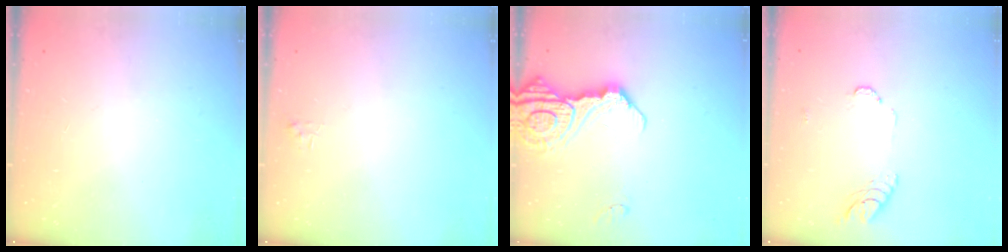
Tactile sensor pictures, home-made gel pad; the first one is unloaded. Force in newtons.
{"total": 3.4, "press": 3.4, "slide": 0.5}
{"total": 15.5, "press": 15.3, "slide": 1.8}
{"total": 6.8, "press": 6.8, "slide": 0.8}